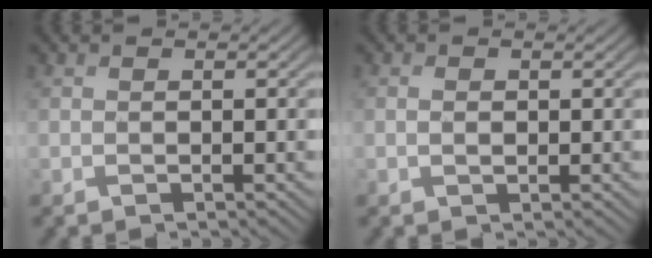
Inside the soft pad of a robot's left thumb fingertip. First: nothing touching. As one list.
[{"total": 1.0, "force": [0.1, 0.7, 0.8], "torque": [-0.017, 0.001, 0.001]}]